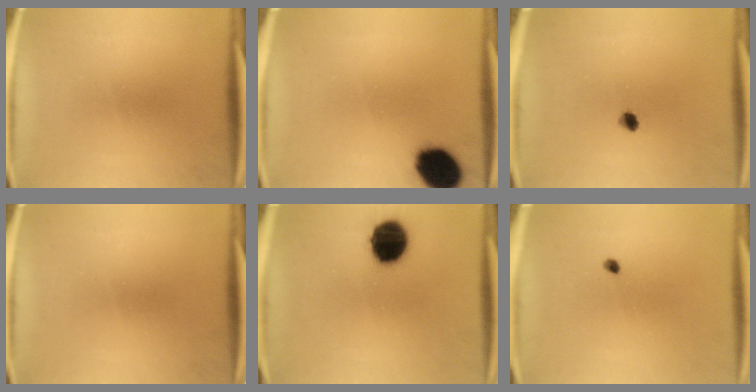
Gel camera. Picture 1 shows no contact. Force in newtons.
{"total": 12.7}
{"total": 1.9}
{"total": 0.0}
{"total": 13.3}
{"total": 0.9}